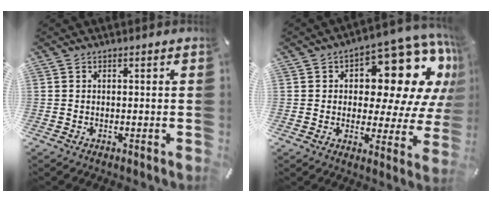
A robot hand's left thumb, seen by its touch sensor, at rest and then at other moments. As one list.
[{"total": 18.4, "force": [8.4, 9.6, 13.2], "torque": [-0.154, -0.073, 0.133]}]